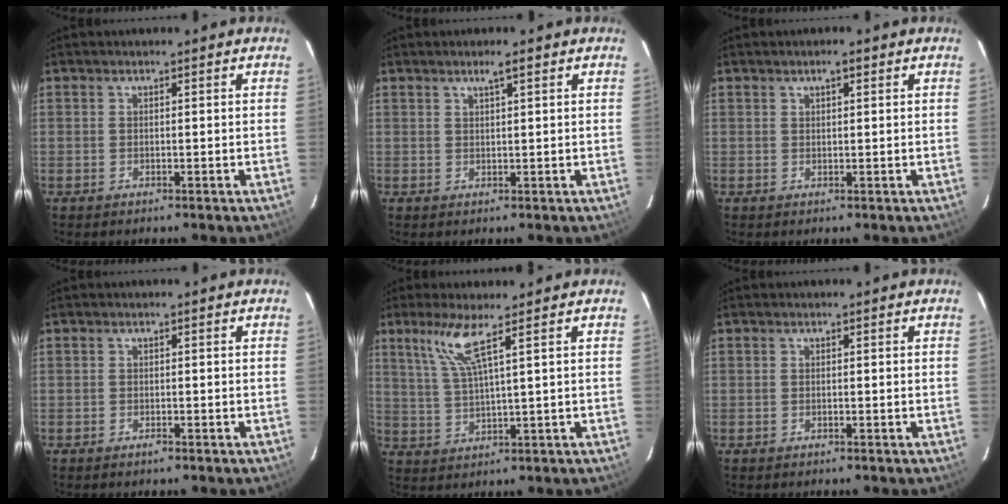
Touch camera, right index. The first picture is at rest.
{"total": 1.8, "force": [1.1, 0.1, 1.4], "torque": [-0.027, 0.005, 0.020]}
{"total": 1.5, "force": [0.8, 0.6, 1.1], "torque": [-0.018, 0.007, 0.012]}
{"total": 0.9, "force": [-0.7, 0.4, 0.4], "torque": [-0.009, -0.001, -0.014]}
{"total": 6.2, "force": [3.6, -0.4, 5.0], "torque": [-0.103, -0.004, 0.079]}
{"total": 0.0}